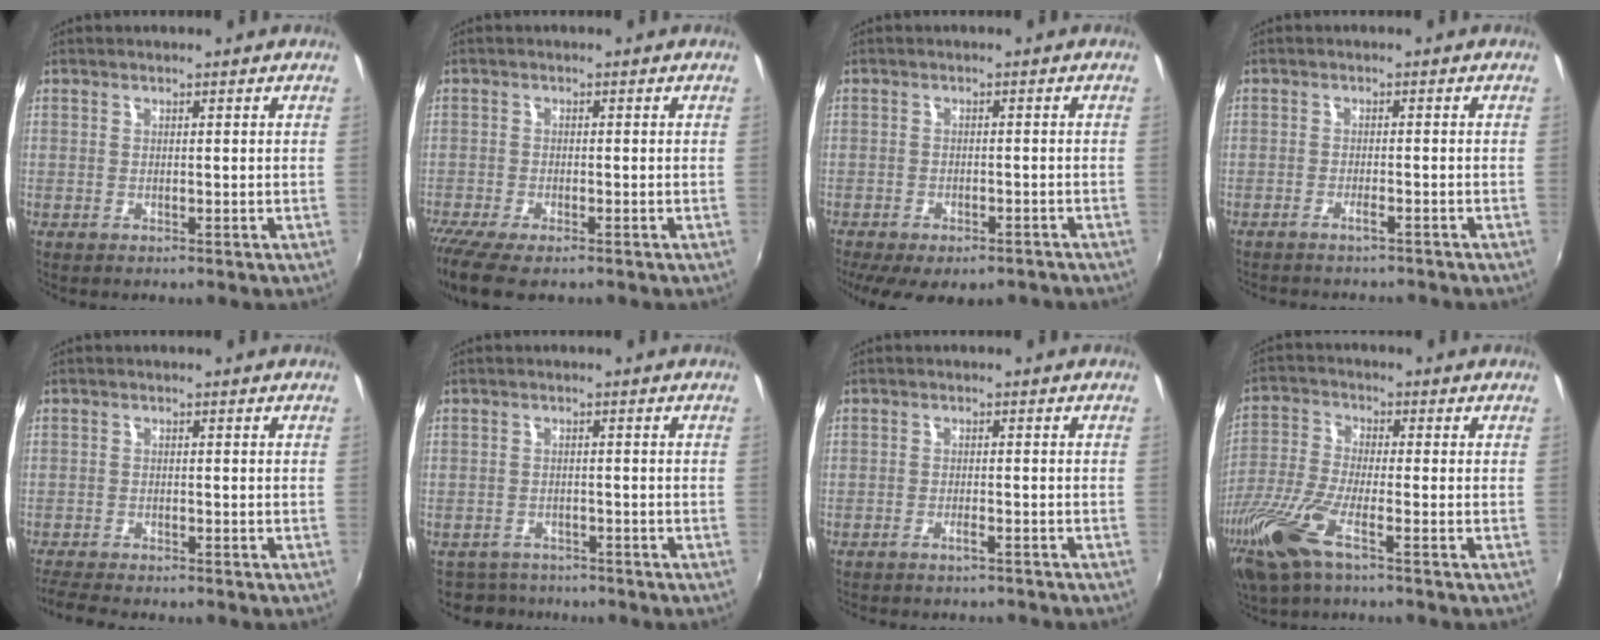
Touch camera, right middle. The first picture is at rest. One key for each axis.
{"total": 7.2, "fx": -5.5, "fy": 1.7, "fz": 4.3, "tx": -0.107, "ty": -0.036, "tz": -0.100}
{"total": 12.4, "fx": -9.4, "fy": 4.8, "fz": 6.6, "tx": -0.143, "ty": -0.042, "tz": -0.131}
{"total": 3.9, "fx": -3.5, "fy": 0.6, "fz": 1.4, "tx": -0.039, "ty": -0.009, "tz": -0.057}
{"total": 5.5, "fx": -5.0, "fy": 0.5, "fz": 2.2, "tx": -0.061, "ty": -0.019, "tz": -0.087}
{"total": 5.1, "fx": -4.5, "fy": 2.3, "fz": 0.1, "tx": -0.016, "ty": 0.000, "tz": -0.075}
{"total": 4.2, "fx": -3.8, "fy": 0.8, "fz": 1.5, "tx": -0.042, "ty": -0.010, "tz": -0.060}
{"total": 10.4, "fx": -6.4, "fy": 1.9, "fz": 8.0, "tx": -0.185, "ty": -0.026, "tz": -0.131}